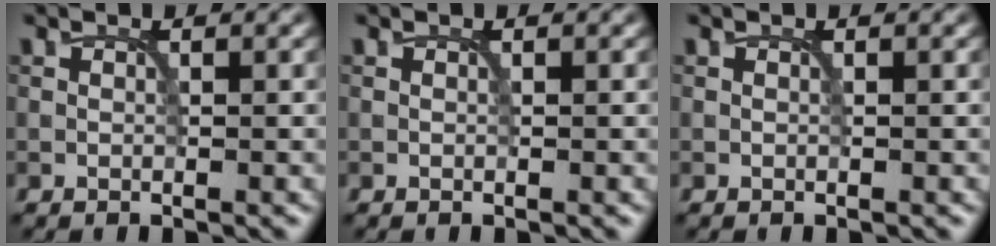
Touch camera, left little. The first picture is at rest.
{"total": 0.0}
{"total": 0.0}